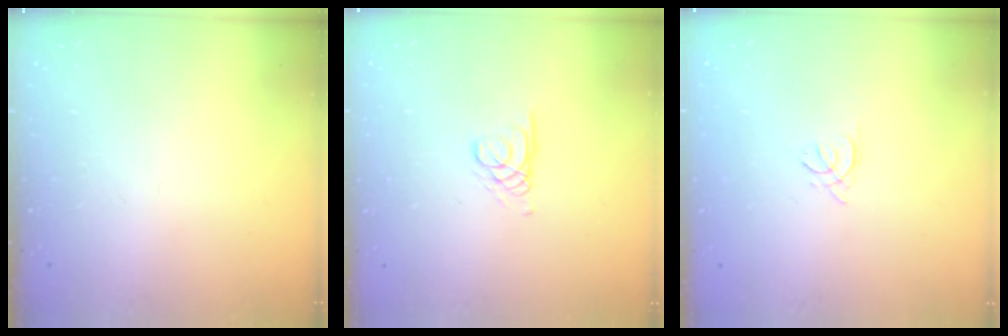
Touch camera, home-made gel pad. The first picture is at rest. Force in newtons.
{"total": 1.7, "press": 1.7, "slide": 0.2}
{"total": 1.5, "press": 1.4, "slide": 0.6}